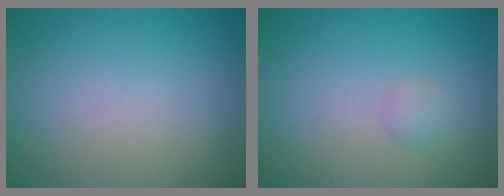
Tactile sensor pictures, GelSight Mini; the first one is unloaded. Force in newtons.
{"total": 1.0, "press": 1.0, "slide": 0.0}